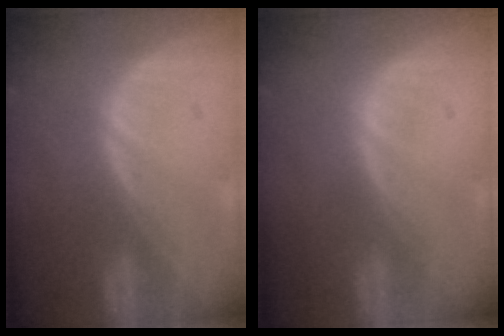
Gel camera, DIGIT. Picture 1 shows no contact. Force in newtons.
{"total": 0.0}